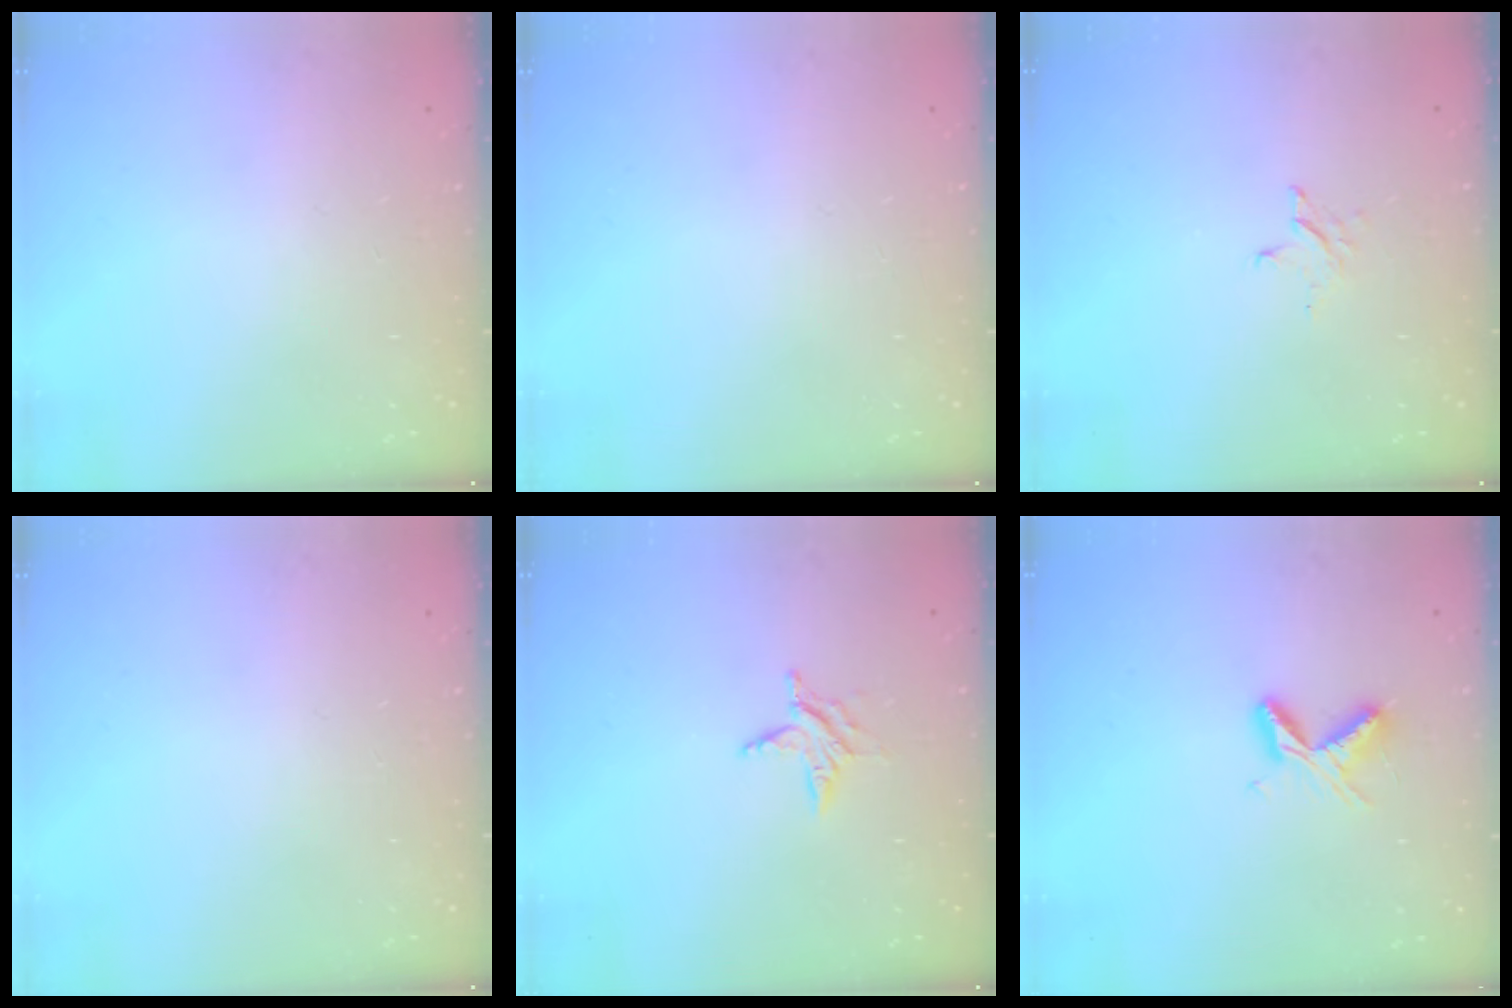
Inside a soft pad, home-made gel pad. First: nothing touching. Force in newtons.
{"total": 0.0}
{"total": 2.6, "press": 2.6, "slide": 0.3}
{"total": 0.0}
{"total": 4.4, "press": 4.4, "slide": 0.5}
{"total": 5.9, "press": 5.9, "slide": 0.8}